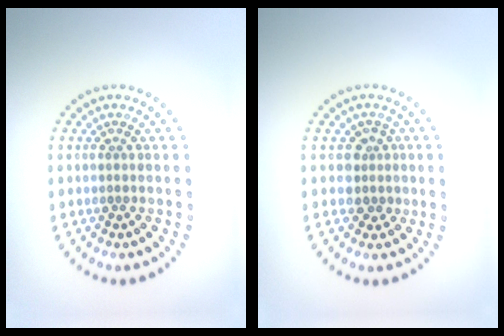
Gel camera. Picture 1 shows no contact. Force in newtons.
{"total": 2.0, "press": 1.7, "slide": 1.0}